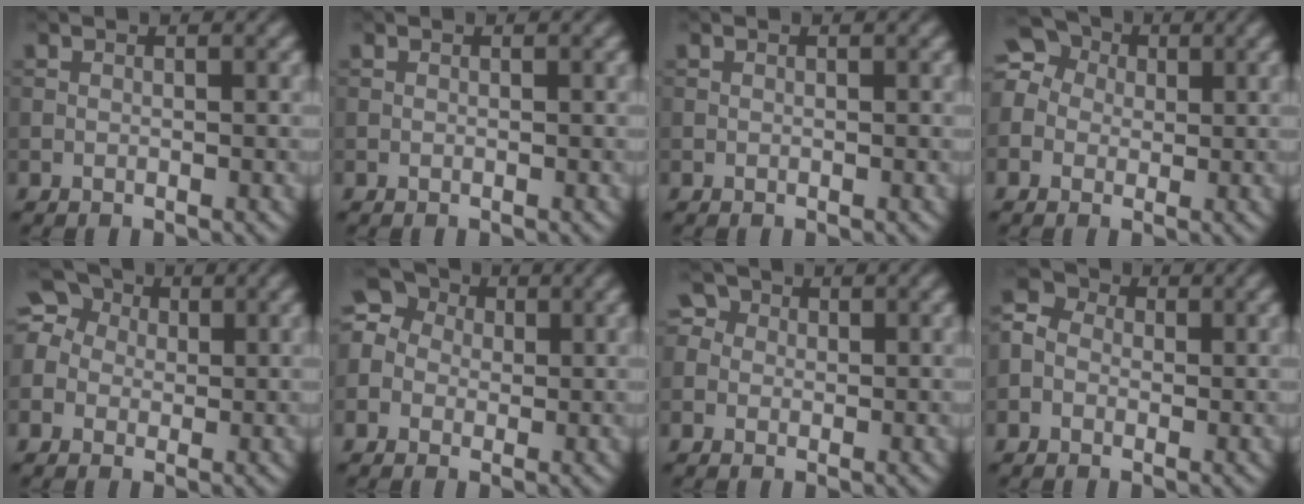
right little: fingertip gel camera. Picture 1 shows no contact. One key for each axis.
{"total": 0.0}
{"total": 0.0}
{"total": 6.9, "fx": 1.4, "fy": 6.0, "fz": 3.3, "tx": -0.063, "ty": 0.041, "tz": -0.016}
{"total": 5.9, "fx": 1.2, "fy": 5.0, "fz": 2.8, "tx": -0.052, "ty": 0.035, "tz": -0.013}
{"total": 6.7, "fx": 0.6, "fy": 6.0, "fz": 3.0, "tx": -0.065, "ty": 0.042, "tz": -0.031}
{"total": 3.1, "fx": 1.1, "fy": 2.6, "fz": 1.2, "tx": -0.011, "ty": 0.017, "tz": -0.004}
{"total": 2.9, "fx": -0.4, "fy": 2.6, "fz": 1.3, "tx": -0.029, "ty": 0.013, "tz": -0.015}